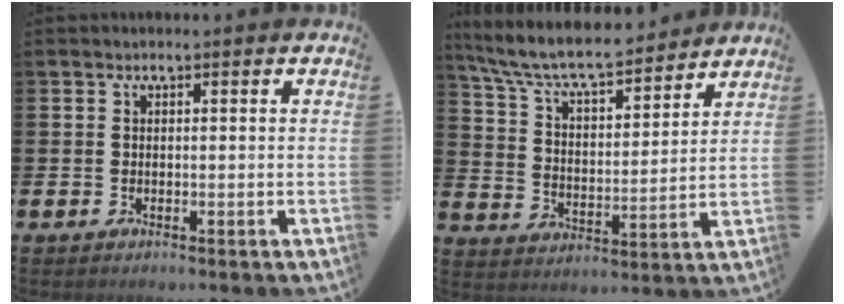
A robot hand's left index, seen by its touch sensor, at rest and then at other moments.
{"total": 8.4, "force": [7.7, 1.5, 2.9], "torque": [-0.098, -0.052, 0.134]}